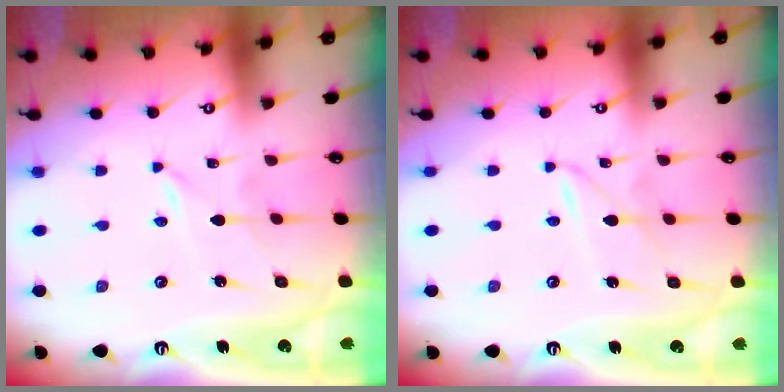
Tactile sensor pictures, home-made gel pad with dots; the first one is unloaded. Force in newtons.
{"total": 2.2, "press": 2.2, "slide": 0.2}